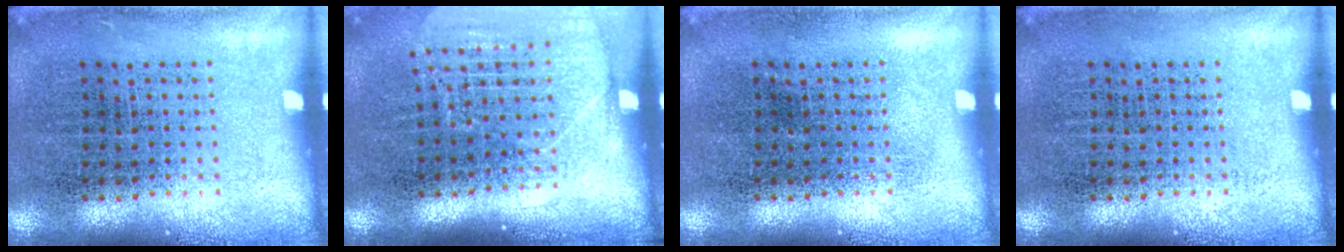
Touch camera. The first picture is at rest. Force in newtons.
{"total": 1.8, "press": 1.6, "slide": 0.8}
{"total": 0.0}
{"total": 0.0}